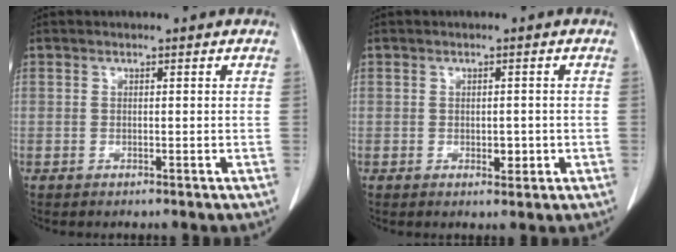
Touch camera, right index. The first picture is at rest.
{"total": 2.0, "force": [-0.5, 1.2, 1.6], "torque": [-0.021, 0.001, -0.001]}